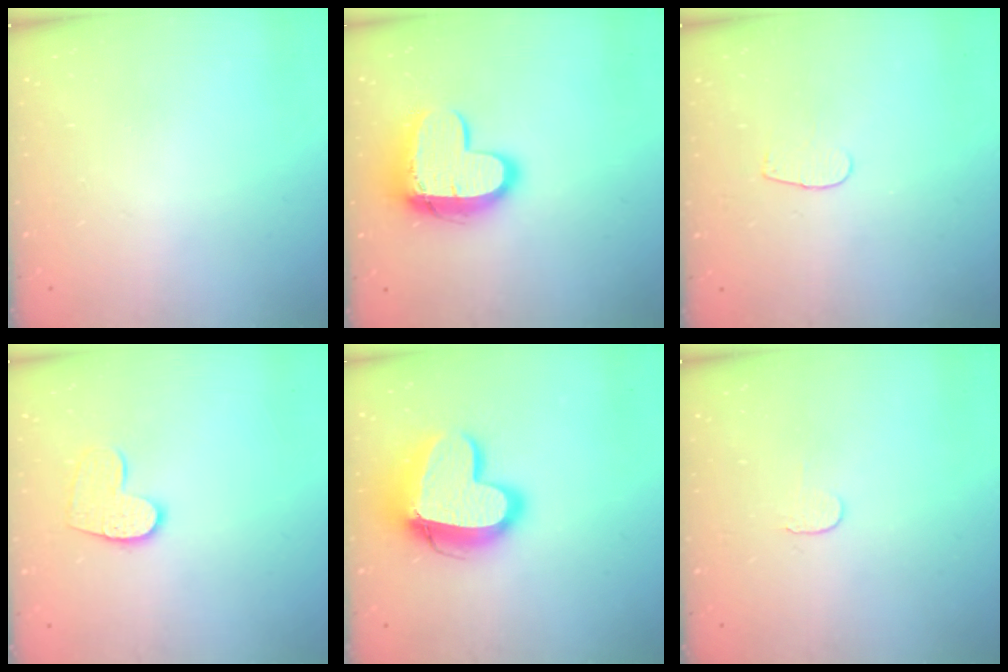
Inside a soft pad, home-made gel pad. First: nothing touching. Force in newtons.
{"total": 14.4, "press": 14.4, "slide": 1.0}
{"total": 3.2, "press": 3.2, "slide": 0.3}
{"total": 9.9, "press": 9.9, "slide": 0.7}
{"total": 16.8, "press": 16.7, "slide": 1.8}
{"total": 3.8, "press": 3.8, "slide": 0.4}